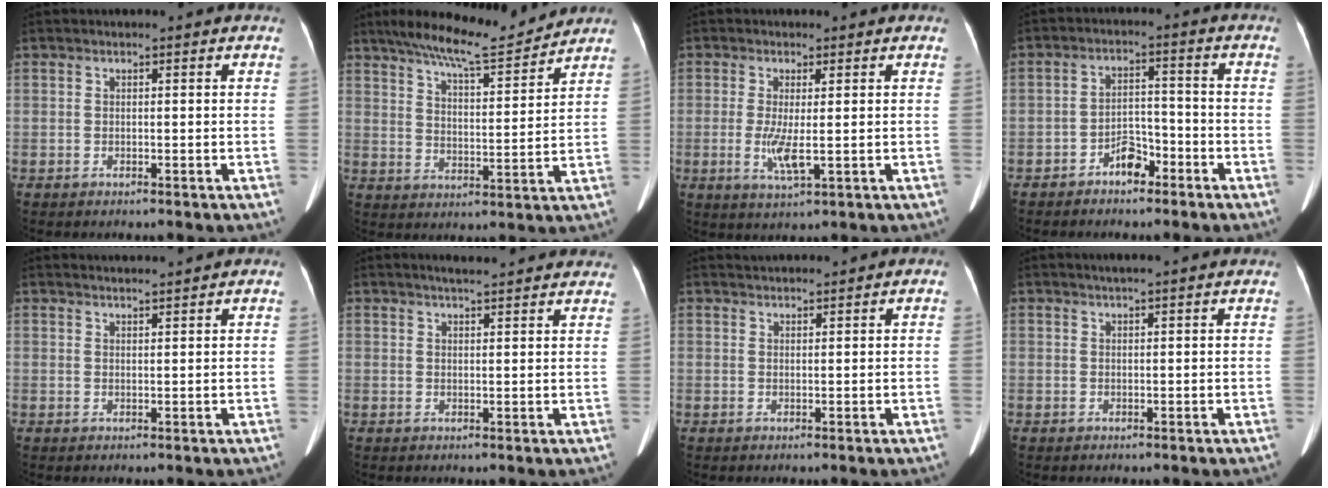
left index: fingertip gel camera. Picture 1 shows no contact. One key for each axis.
{"total": 11.7, "fx": 10.5, "fy": 0.7, "fz": 5.1, "tx": -0.086, "ty": -0.001, "tz": 0.164}
{"total": 4.7, "fx": -0.6, "fy": 0.9, "fz": 4.6, "tx": -0.100, "ty": -0.013, "tz": -0.008}
{"total": 4.6, "fx": -3.1, "fy": 2.2, "fz": 2.5, "tx": -0.044, "ty": 0.015, "tz": -0.053}
{"total": 2.0, "fx": 1.9, "fy": -0.2, "fz": 0.4, "tx": -0.005, "ty": 0.013, "tz": 0.034}
{"total": 8.3, "fx": 7.4, "fy": 1.2, "fz": 3.6, "tx": -0.045, "ty": 0.023, "tz": 0.083}
{"total": 1.4, "fx": 1.4, "fy": 0.3, "fz": 0.4, "tx": -0.011, "ty": 0.019, "tz": 0.028}
{"total": 3.1, "fx": 2.5, "fy": 0.0, "fz": 1.7, "tx": -0.023, "ty": 0.017, "tz": 0.039}